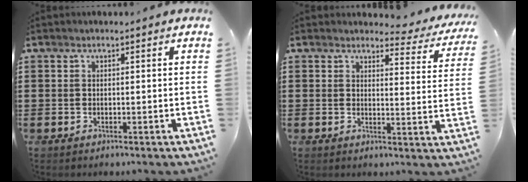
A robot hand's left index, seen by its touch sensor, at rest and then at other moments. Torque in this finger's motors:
{"motor_torque": [-0.80, -0.67, -0.42, -0.21]}